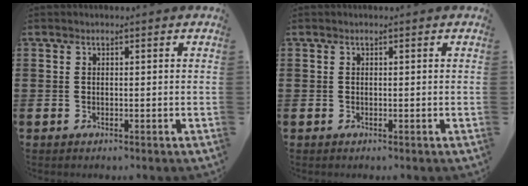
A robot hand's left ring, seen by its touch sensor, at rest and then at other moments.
{"total": 0.0}